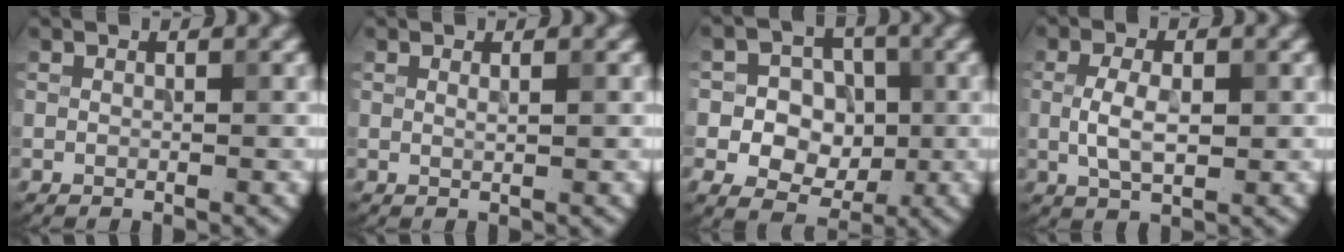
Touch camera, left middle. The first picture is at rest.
{"total": 0.7, "force": [0.3, 0.2, 0.6], "torque": [-0.005, 0.001, 0.005]}
{"total": 7.6, "force": [-0.4, 6.6, 3.7], "torque": [-0.047, 0.024, -0.037]}
{"total": 3.6, "force": [-0.1, 1.8, 3.1], "torque": [-0.066, -0.002, 0.000]}